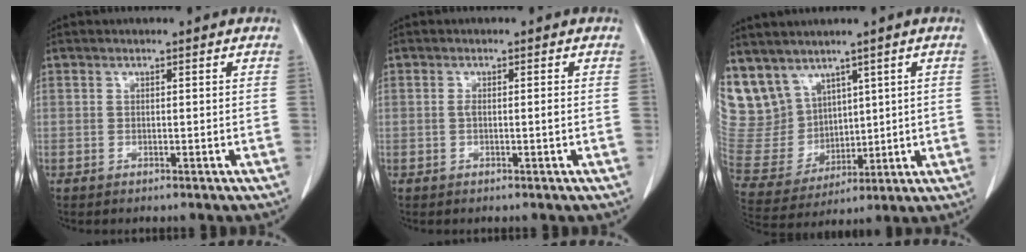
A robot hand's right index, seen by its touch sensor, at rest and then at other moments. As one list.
[{"total": 1.3, "force": [-0.2, 0.1, 1.2], "torque": [-0.023, 0.000, -0.002]}, {"total": 12.6, "force": [8.1, 9.3, 2.7], "torque": [-0.084, 0.041, 0.193]}]